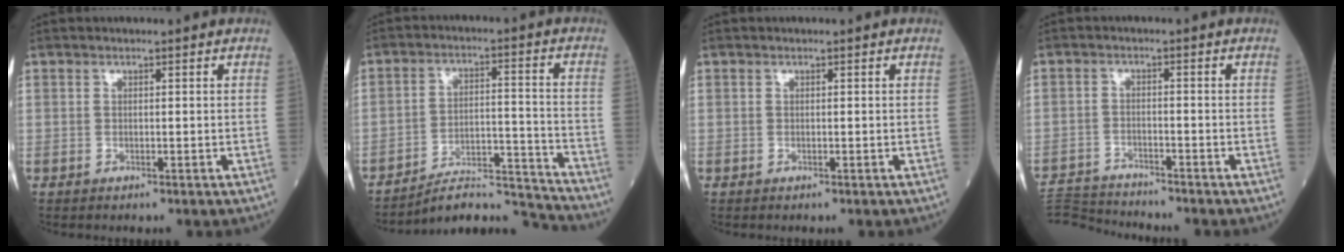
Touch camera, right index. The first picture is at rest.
{"total": 10.2, "force": [-10.2, -0.8, 0.7], "torque": [0.002, 0.035, -0.170]}
{"total": 0.0}
{"total": 8.1, "force": [-8.1, -0.5, 0.1], "torque": [-0.004, 0.001, -0.150]}